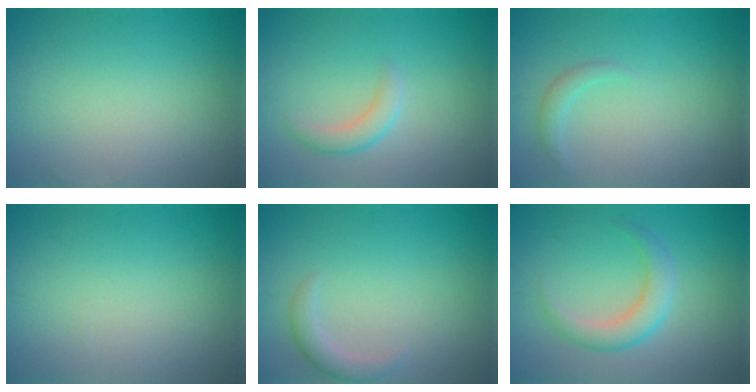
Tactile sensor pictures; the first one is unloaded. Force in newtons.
{"total": 1.9, "press": 1.9, "slide": 0.1}
{"total": 1.2, "press": 1.2, "slide": 0.2}
{"total": 0.0}
{"total": 1.8, "press": 1.8, "slide": 0.0}
{"total": 3.1, "press": 3.1, "slide": 0.1}